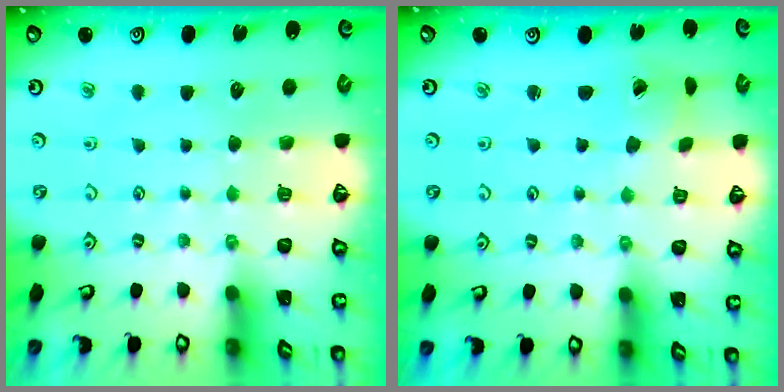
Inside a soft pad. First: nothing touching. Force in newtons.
{"total": 1.0, "press": 1.0, "slide": 0.1}